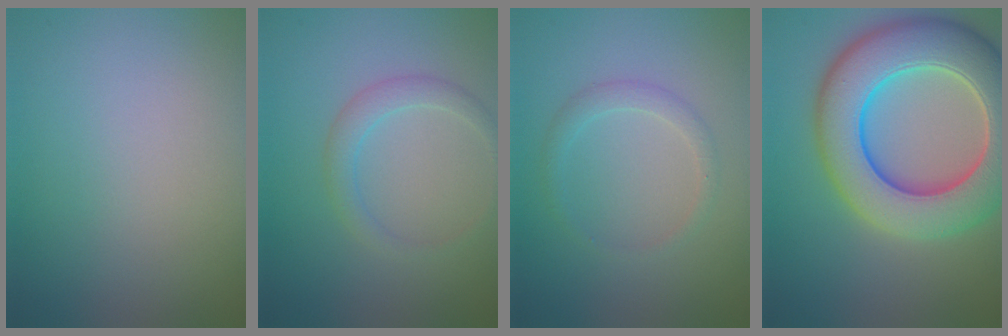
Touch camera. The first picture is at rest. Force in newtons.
{"total": 1.8, "press": 1.8, "slide": 0.2}
{"total": 1.5, "press": 1.4, "slide": 0.0}
{"total": 11.2, "press": 11.2, "slide": 0.6}